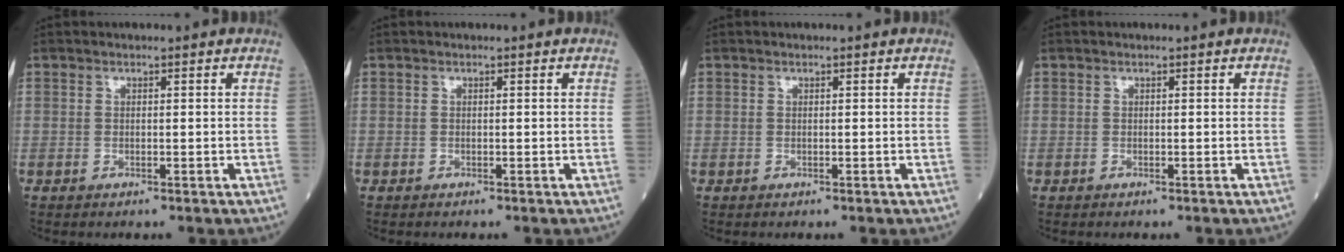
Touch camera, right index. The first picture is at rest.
{"total": 0.0}
{"total": 0.0}
{"total": 0.0}